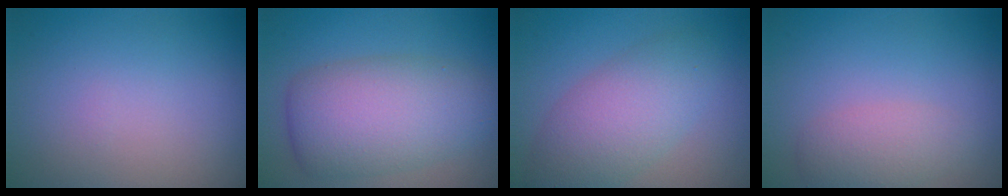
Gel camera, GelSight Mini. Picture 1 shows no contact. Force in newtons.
{"total": 7.5, "press": 7.5, "slide": 0.1}
{"total": 5.3, "press": 5.3, "slide": 0.3}
{"total": 2.3, "press": 2.3, "slide": 0.1}